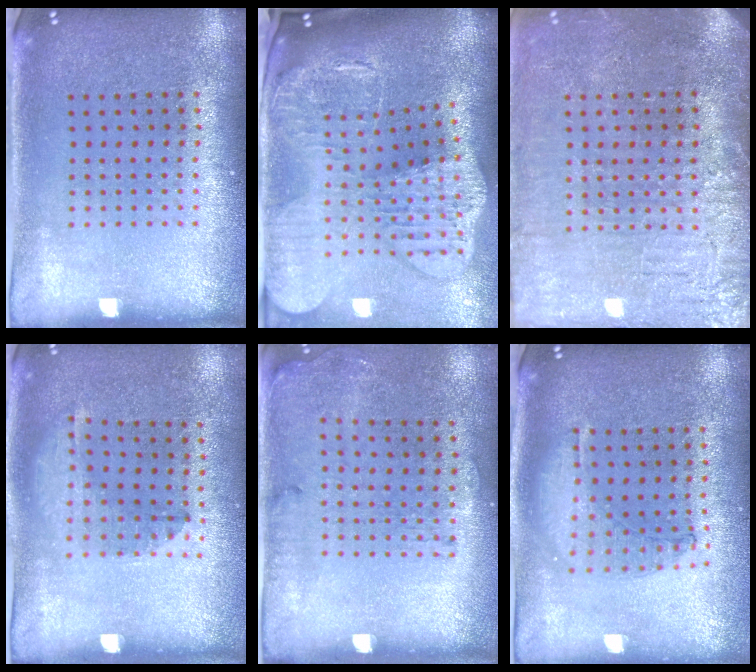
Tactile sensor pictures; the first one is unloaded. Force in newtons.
{"total": 4.4, "press": 3.3, "slide": 2.8}
{"total": 4.1, "press": 3.7, "slide": 1.7}
{"total": 1.3, "press": 0.8, "slide": 1.0}
{"total": 1.7, "press": 1.2, "slide": 1.2}
{"total": 1.0, "press": 0.9, "slide": 0.3}